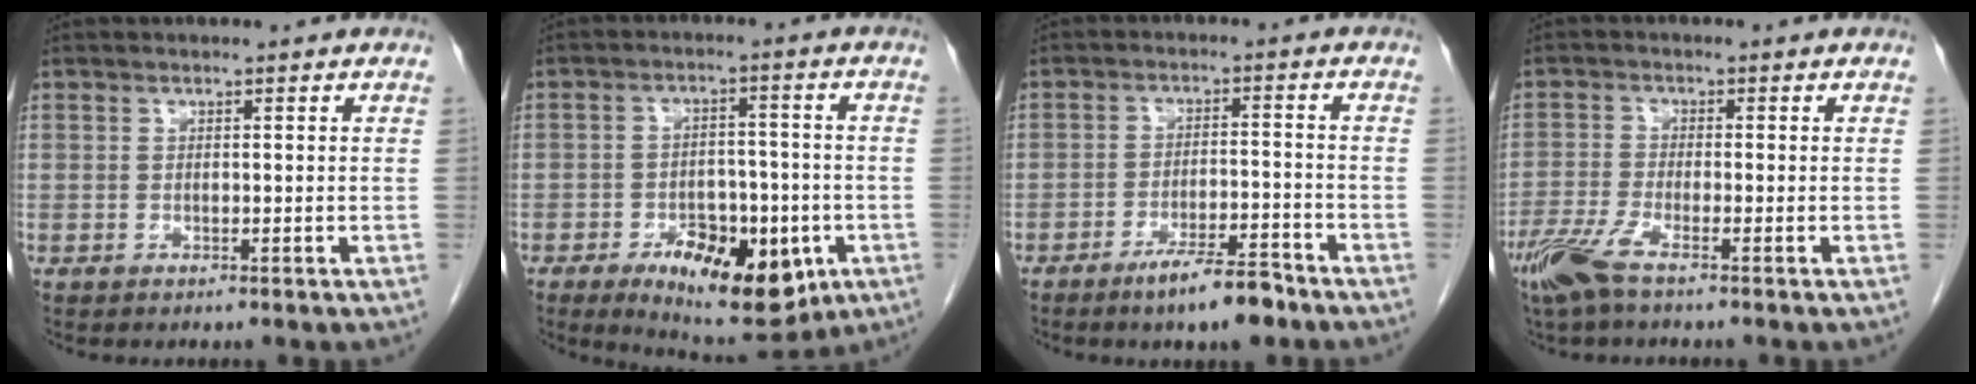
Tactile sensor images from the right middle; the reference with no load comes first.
{"total": 13.8, "force": [-5.9, 6.2, 10.9], "torque": [-0.152, -0.002, -0.078]}
{"total": 7.0, "force": [-5.2, 0.9, 4.6], "torque": [-0.077, -0.006, -0.086]}
{"total": 4.9, "force": [-3.3, 0.2, 3.6], "torque": [-0.082, -0.013, -0.073]}